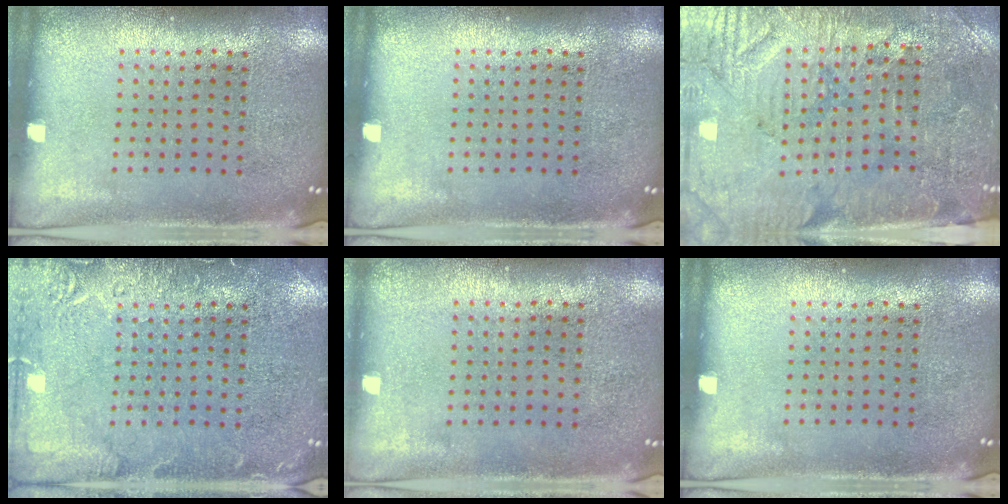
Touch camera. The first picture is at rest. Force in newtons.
{"total": 0.0}
{"total": 3.7, "press": 3.4, "slide": 1.5}
{"total": 2.9, "press": 2.9, "slide": 0.4}
{"total": 0.0}
{"total": 0.0}